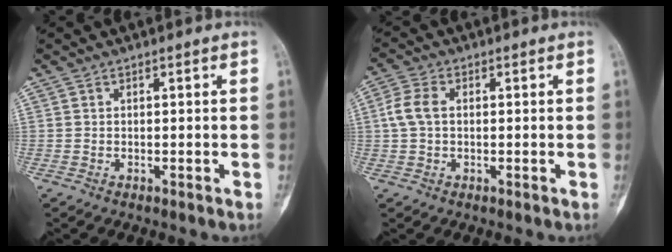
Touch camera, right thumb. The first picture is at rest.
{"total": 4.8, "force": [0.4, 3.1, 3.6], "torque": [-0.086, 0.012, 0.004]}